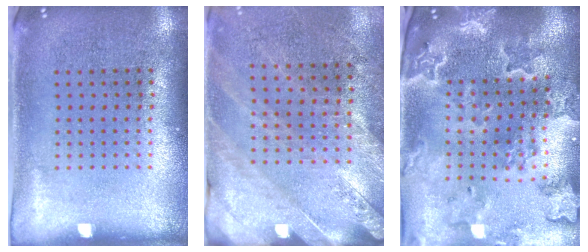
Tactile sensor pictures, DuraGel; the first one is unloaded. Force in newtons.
{"total": 2.5, "press": 2.3, "slide": 1.0}
{"total": 2.9, "press": 2.7, "slide": 1.0}